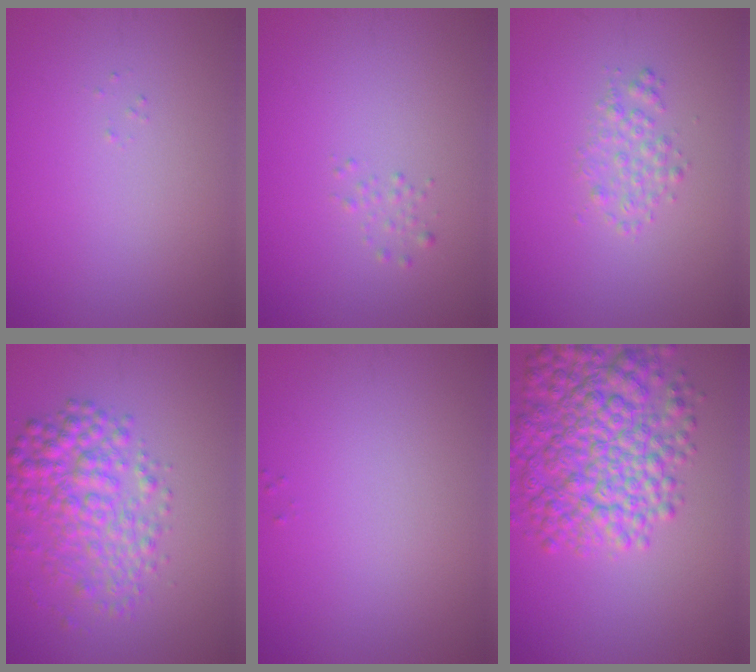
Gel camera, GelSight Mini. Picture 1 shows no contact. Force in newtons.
{"total": 0.8, "press": 0.8, "slide": 0.0}
{"total": 1.7, "press": 1.7, "slide": 0.0}
{"total": 5.1, "press": 5.1, "slide": 0.1}
{"total": 0.0}
{"total": 8.9, "press": 8.9, "slide": 0.3}